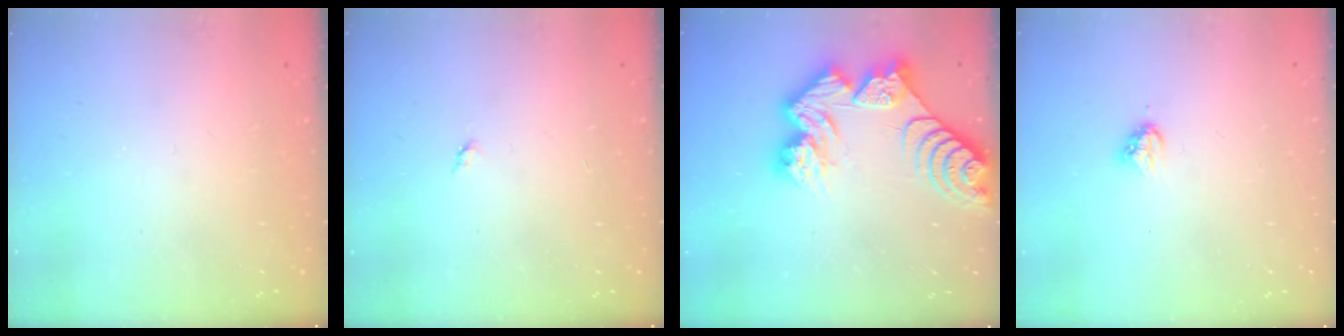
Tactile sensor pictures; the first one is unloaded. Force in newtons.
{"total": 2.8, "press": 2.8, "slide": 0.4}
{"total": 15.1, "press": 15.0, "slide": 1.4}
{"total": 3.8, "press": 3.8, "slide": 0.3}